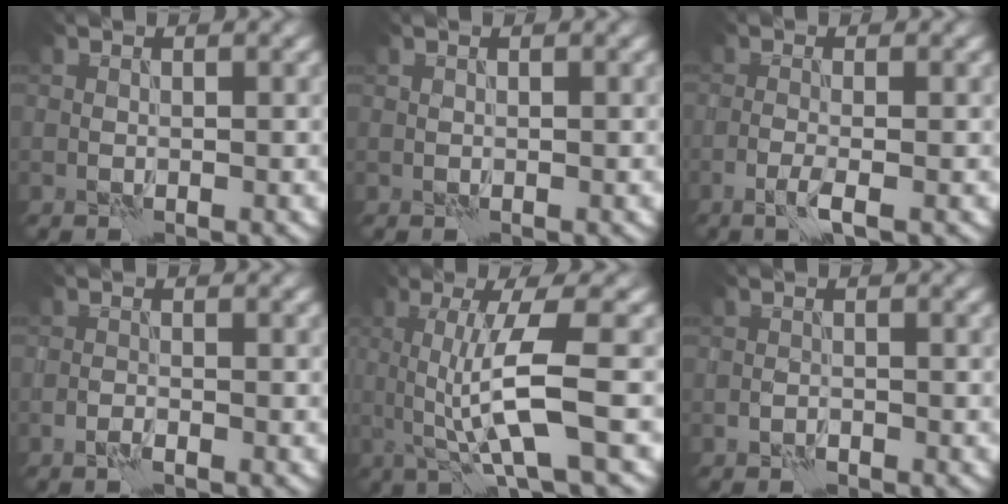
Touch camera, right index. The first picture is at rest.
{"total": 0.0}
{"total": 2.2, "force": [-1.1, 0.4, 1.9], "torque": [-0.037, 0.003, -0.029]}
{"total": 1.1, "force": [-0.8, 0.2, 0.7], "torque": [-0.016, 0.001, -0.019]}
{"total": 6.9, "force": [-0.1, 1.2, 6.8], "torque": [-0.116, -0.003, 0.002]}
{"total": 1.1, "force": [-0.9, 0.5, 0.4], "torque": [-0.006, 0.003, -0.019]}